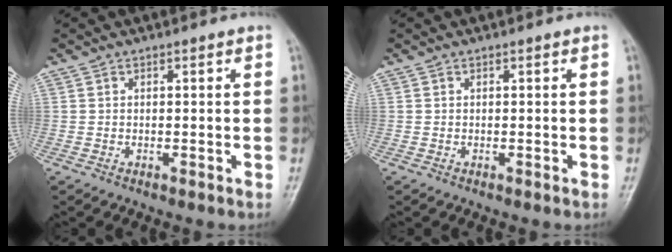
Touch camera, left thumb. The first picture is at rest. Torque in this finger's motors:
{"motor_torque": [0.01, 0.00, -0.06, 0.00, 0.01]}